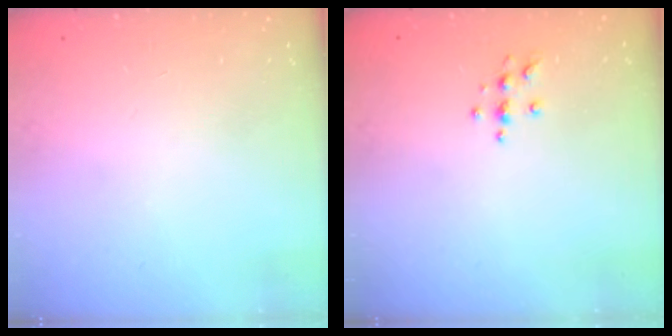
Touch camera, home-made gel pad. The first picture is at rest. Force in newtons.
{"total": 5.4, "press": 5.4, "slide": 0.7}